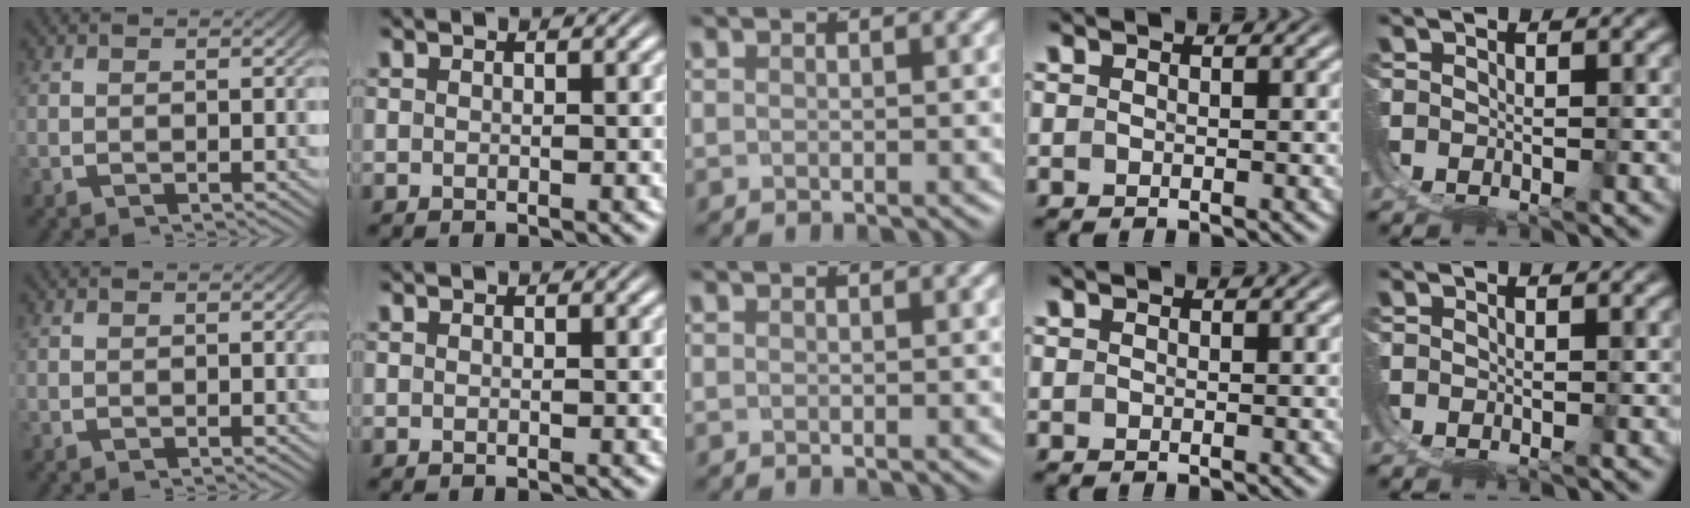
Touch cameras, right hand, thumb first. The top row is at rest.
{}